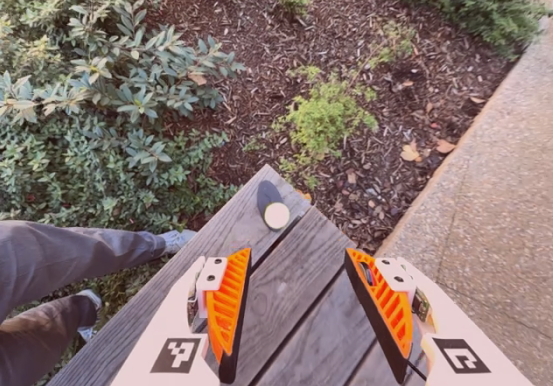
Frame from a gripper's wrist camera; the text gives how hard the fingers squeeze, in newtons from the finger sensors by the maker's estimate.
{"total": 0.0}